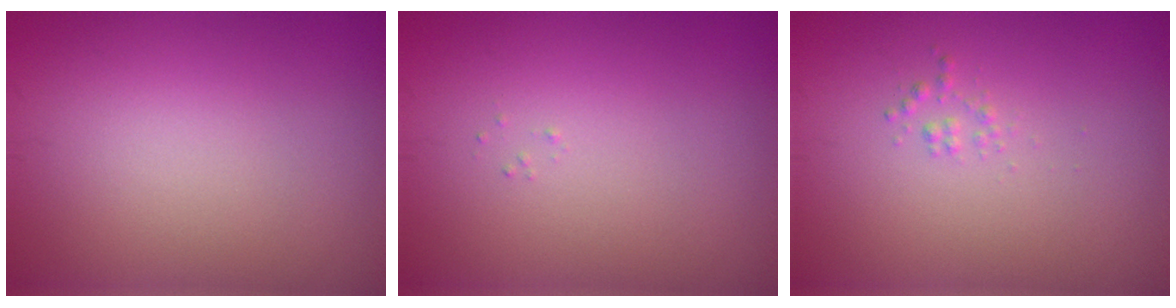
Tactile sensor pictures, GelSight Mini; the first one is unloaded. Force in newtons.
{"total": 0.0}
{"total": 0.7, "press": 0.7, "slide": 0.0}